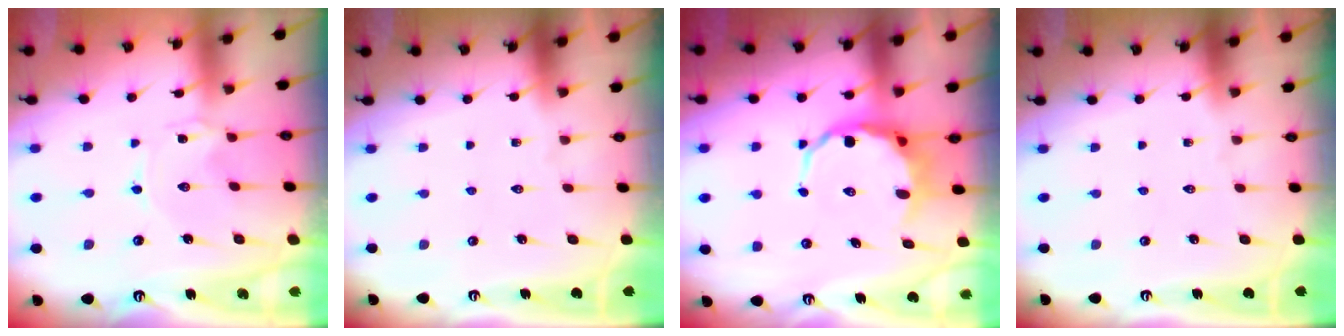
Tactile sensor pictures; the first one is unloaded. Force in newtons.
{"total": 0.0}
{"total": 7.7, "press": 7.4, "slide": 2.1}
{"total": 0.0}